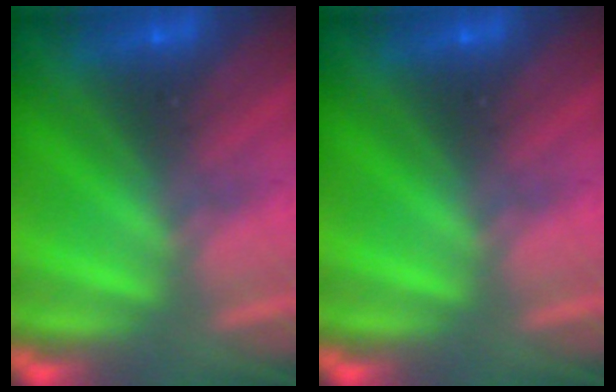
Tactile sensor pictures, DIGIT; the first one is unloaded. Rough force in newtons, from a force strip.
{"total": 0.0}